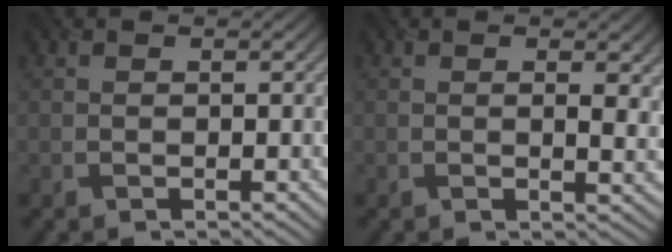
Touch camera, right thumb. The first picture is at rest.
{"total": 2.8, "force": [0.7, 0.9, 2.6], "torque": [-0.042, -0.005, 0.013]}